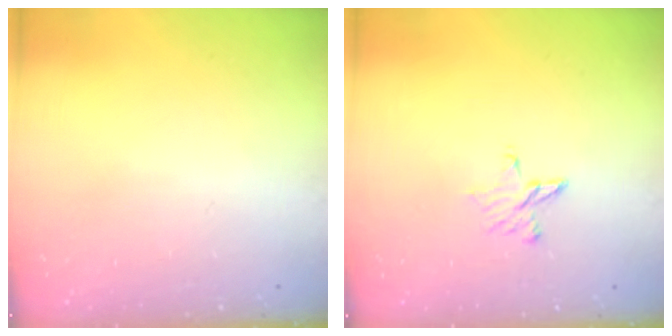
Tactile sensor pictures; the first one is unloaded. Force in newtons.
{"total": 5.8, "press": 5.8, "slide": 0.5}